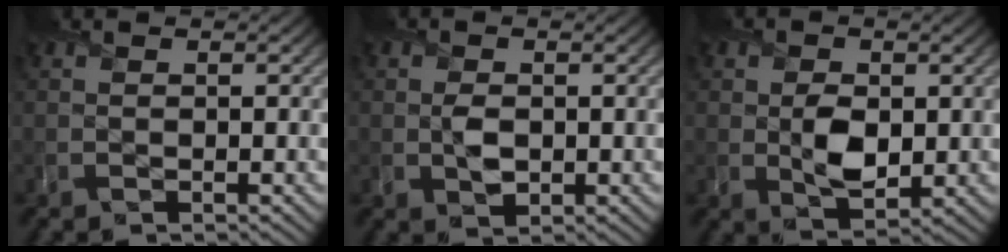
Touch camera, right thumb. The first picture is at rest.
{"total": 2.5, "force": [-0.1, 1.8, 1.7], "torque": [-0.036, -0.007, -0.003]}
{"total": 4.6, "force": [0.0, 3.2, 3.4], "torque": [-0.063, -0.009, 0.002]}